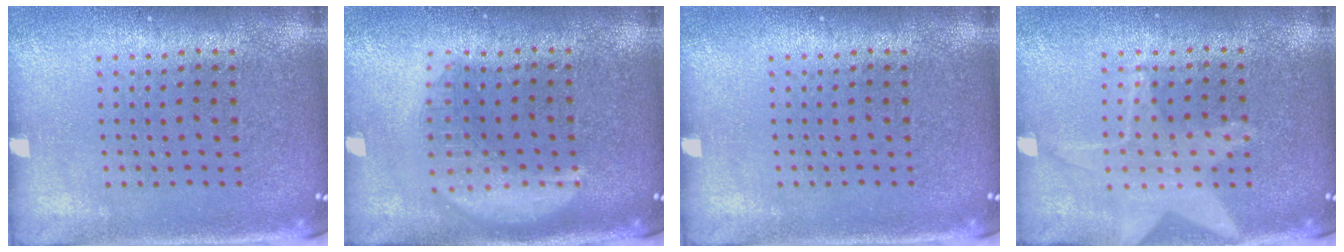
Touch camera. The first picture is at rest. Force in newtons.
{"total": 2.6, "press": 2.6, "slide": 0.3}
{"total": 0.0}
{"total": 1.3, "press": 1.3, "slide": 0.4}